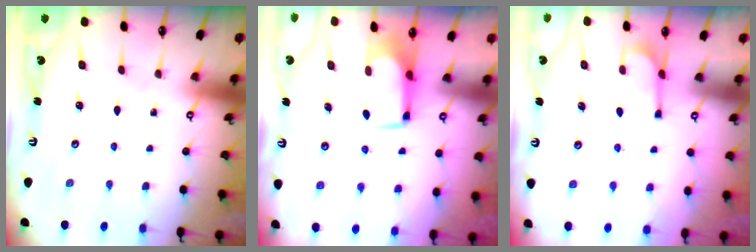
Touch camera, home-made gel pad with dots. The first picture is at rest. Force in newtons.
{"total": 1.7, "press": 1.6, "slide": 0.6}
{"total": 2.5, "press": 2.2, "slide": 1.2}